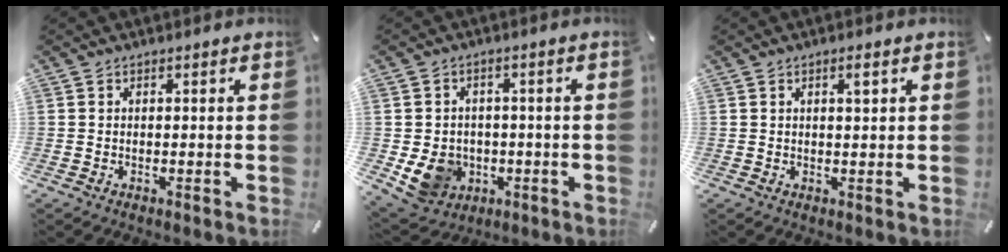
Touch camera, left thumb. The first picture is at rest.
{"total": 9.2, "force": [-2.0, 8.2, 3.7], "torque": [-0.085, 0.009, -0.031]}
{"total": 2.0, "force": [0.9, 0.5, 1.8], "torque": [-0.037, 0.003, 0.013]}